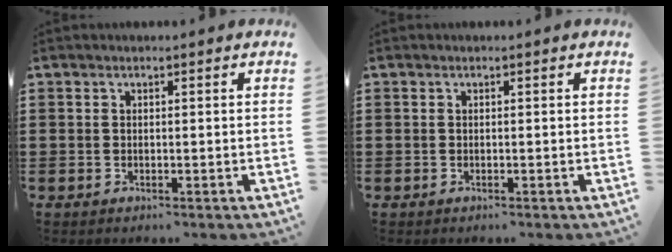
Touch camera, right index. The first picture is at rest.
{"total": 0.0}